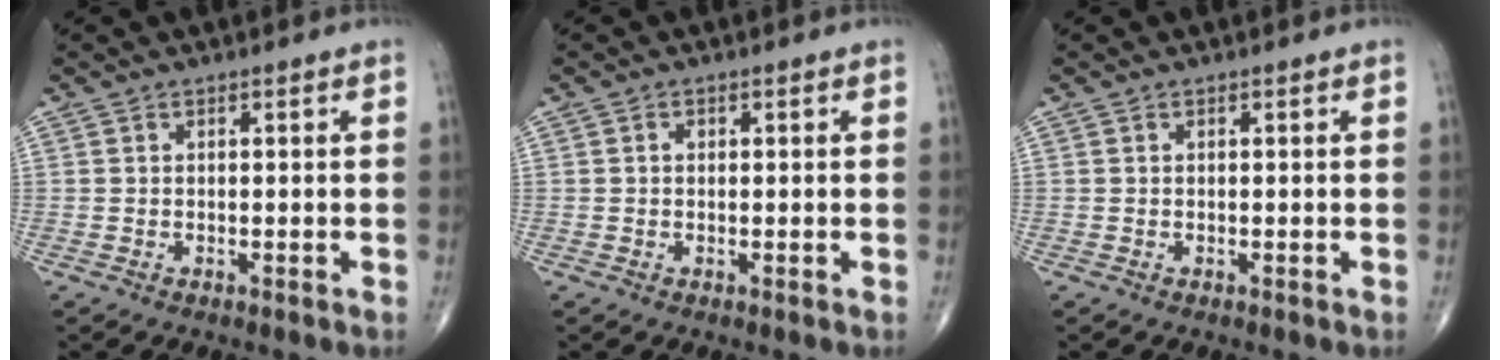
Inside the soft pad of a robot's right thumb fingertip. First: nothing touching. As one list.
[{"total": 0.7, "force": [0.1, 0.6, 0.4], "torque": [-0.004, 0.001, 0.000]}, {"total": 0.0}]